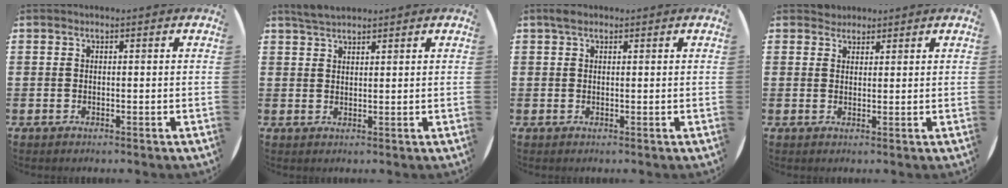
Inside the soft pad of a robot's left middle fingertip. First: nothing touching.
{"total": 2.5, "force": [2.3, 0.6, 0.8], "torque": [-0.020, 0.006, 0.044]}
{"total": 1.3, "force": [0.9, 0.7, 0.6], "torque": [-0.006, 0.003, 0.015]}
{"total": 1.8, "force": [1.6, 0.7, -0.2], "torque": [0.009, 0.001, 0.031]}